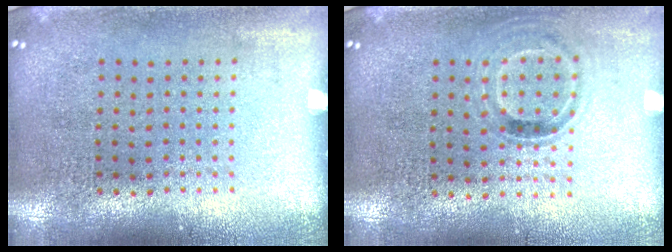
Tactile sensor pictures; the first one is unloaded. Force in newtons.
{"total": 1.0, "press": 0.9, "slide": 0.5}